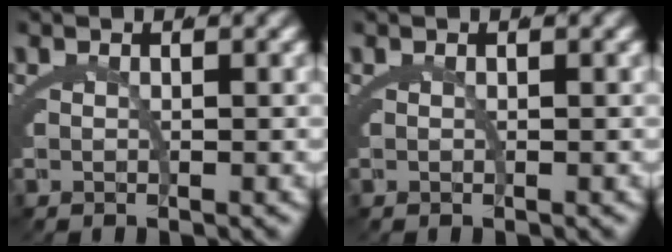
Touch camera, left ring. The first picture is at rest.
{"total": 0.0}